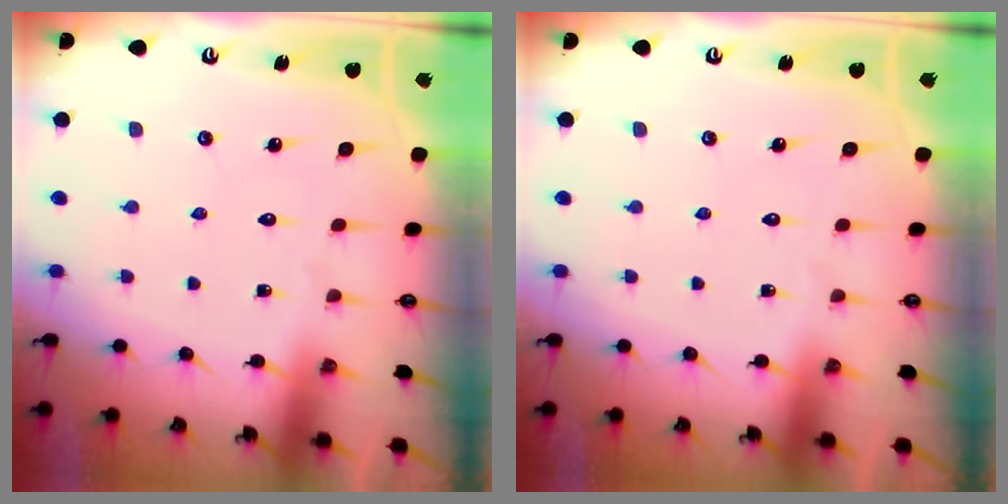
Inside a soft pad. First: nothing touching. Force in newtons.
{"total": 0.0}